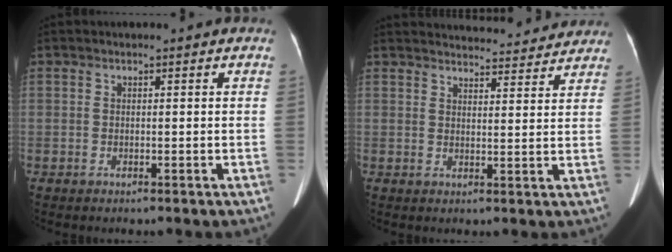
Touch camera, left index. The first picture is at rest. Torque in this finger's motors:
{"motor_torque": [0.04, -2.10, 0.04, -0.01]}